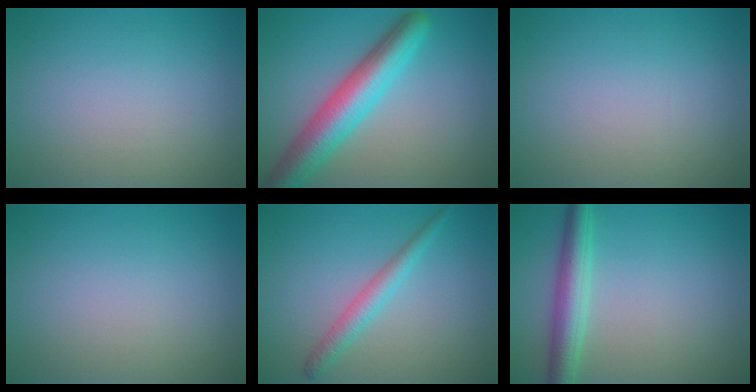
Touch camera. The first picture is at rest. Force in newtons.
{"total": 6.6, "press": 6.6, "slide": 0.2}
{"total": 0.0}
{"total": 0.0}
{"total": 2.4, "press": 2.4, "slide": 0.1}
{"total": 3.9, "press": 3.9, "slide": 0.0}